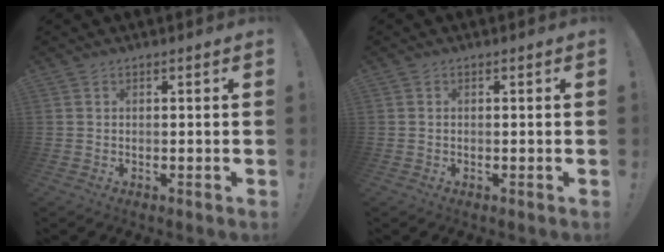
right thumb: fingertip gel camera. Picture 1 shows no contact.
{"total": 0.0}